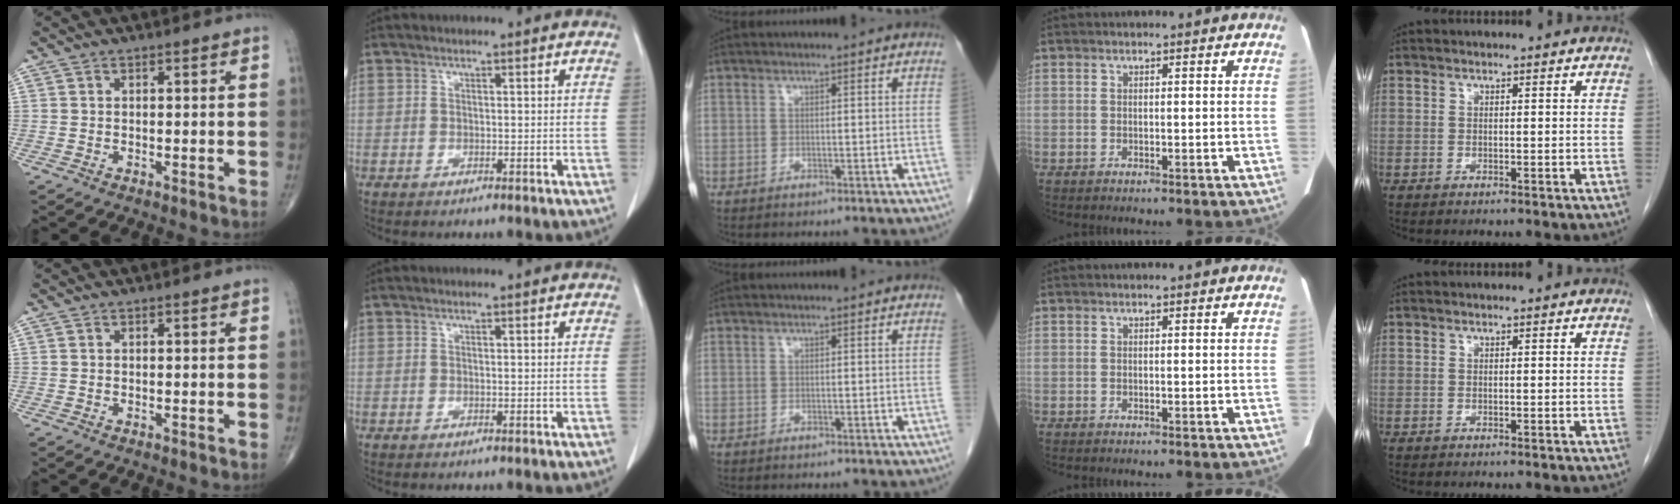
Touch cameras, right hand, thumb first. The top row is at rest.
{}